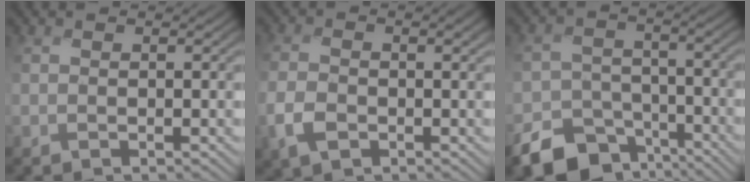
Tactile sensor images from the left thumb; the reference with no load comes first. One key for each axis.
{"total": 4.7, "fx": -1.8, "fy": 2.8, "fz": 3.3, "tx": -0.079, "ty": -0.006, "tz": -0.043}
{"total": 11.3, "fx": -8.4, "fy": 6.7, "fz": 3.4, "tx": -0.062, "ty": -0.023, "tz": -0.136}